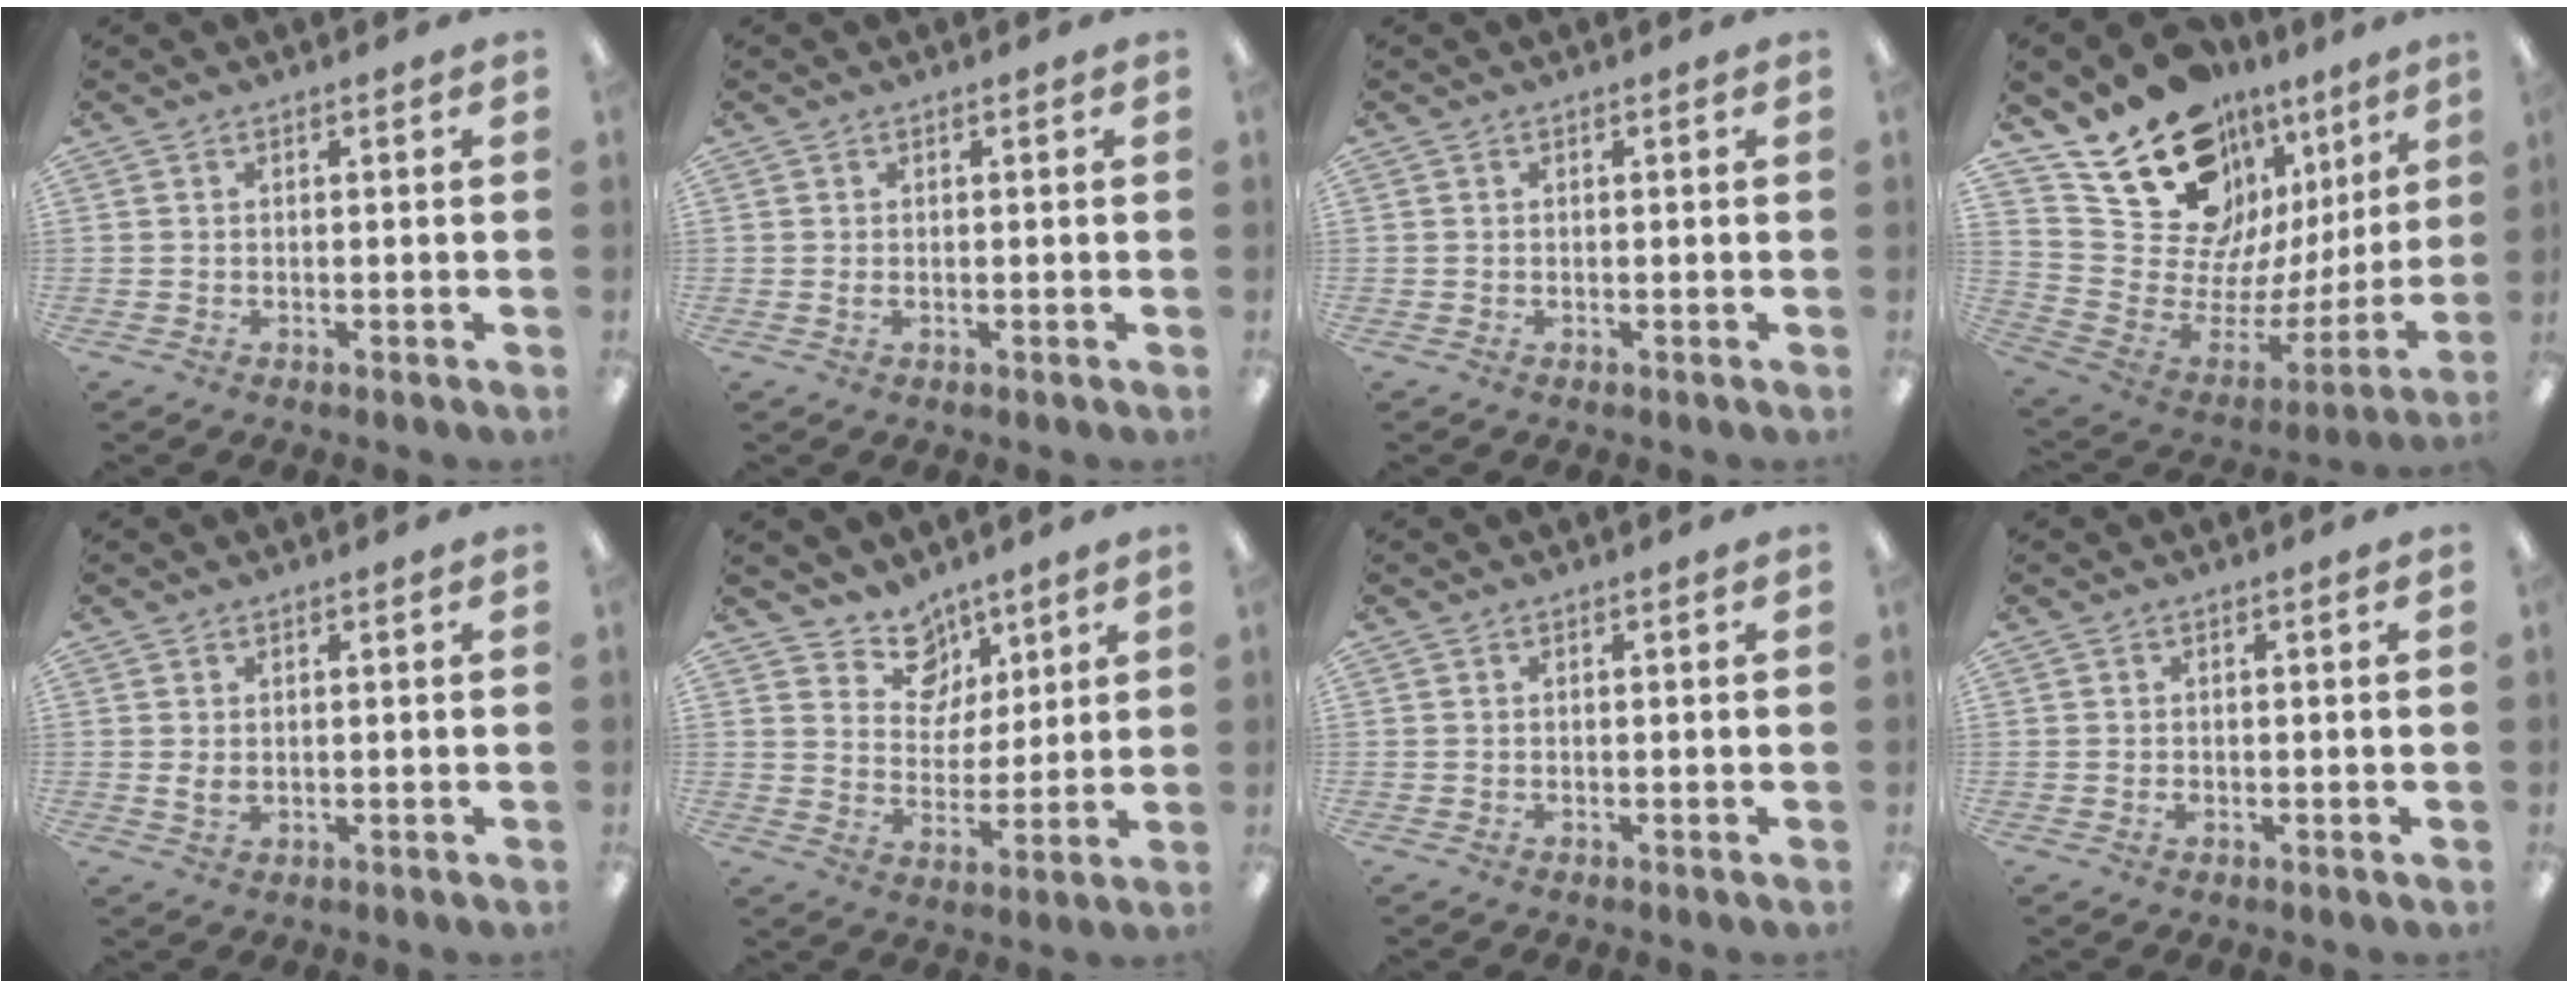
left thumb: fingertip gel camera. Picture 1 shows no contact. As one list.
[{"total": 0.8, "force": [0.0, 0.4, 0.7], "torque": [-0.006, -0.003, -0.002]}, {"total": 0.0}, {"total": 18.2, "force": [13.4, 10.8, 6.0], "torque": [-0.095, -0.125, 0.263]}, {"total": 2.3, "force": [0.4, 1.4, 1.8], "torque": [-0.027, -0.001, 0.006]}, {"total": 13.4, "force": [8.9, 9.2, 3.7], "torque": [-0.068, -0.066, 0.171]}, {"total": 0.0}, {"total": 0.6, "force": [-0.1, 0.4, 0.3], "torque": [-0.006, 0.001, -0.003]}]